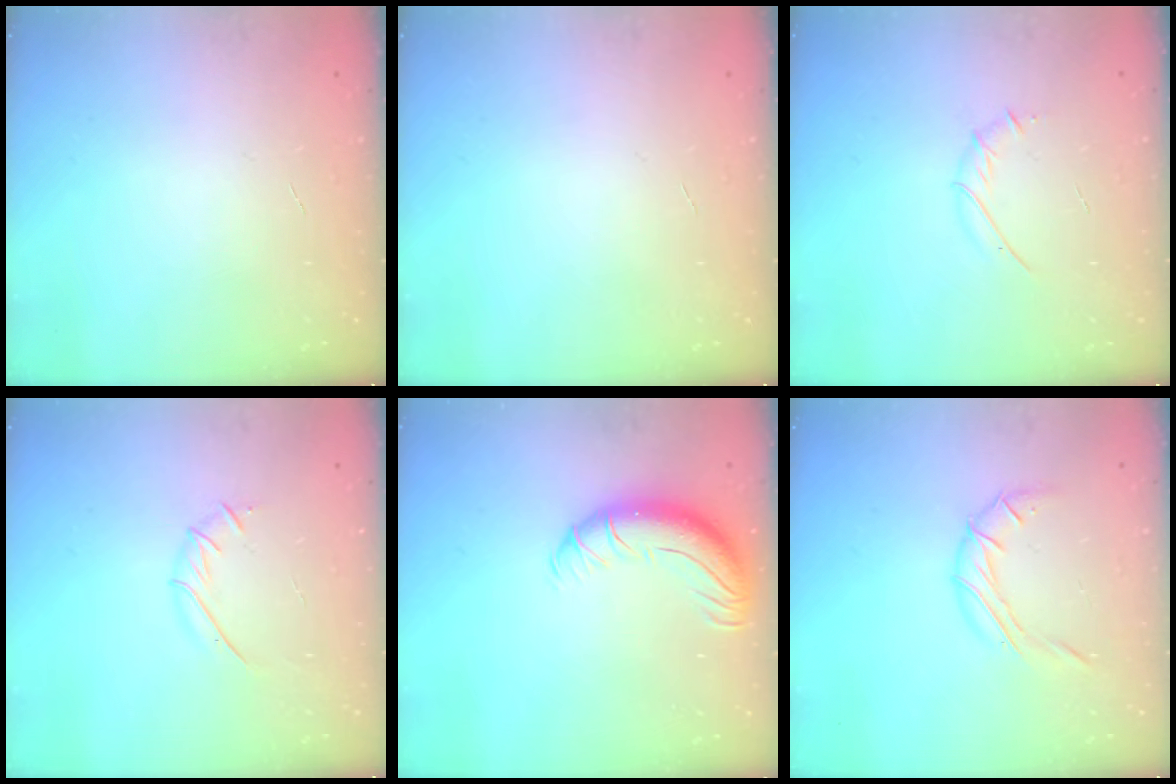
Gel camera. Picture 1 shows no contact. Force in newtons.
{"total": 0.0}
{"total": 3.9, "press": 3.8, "slide": 1.0}
{"total": 4.6, "press": 4.4, "slide": 1.3}
{"total": 11.5, "press": 11.4, "slide": 1.7}
{"total": 8.3, "press": 8.3, "slide": 0.1}